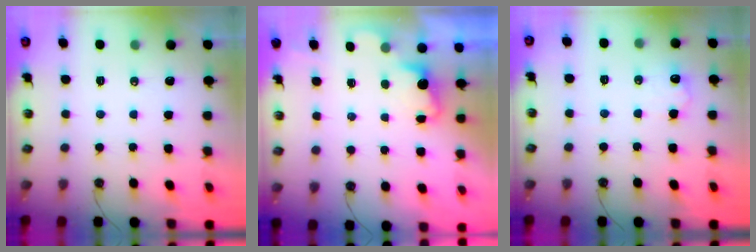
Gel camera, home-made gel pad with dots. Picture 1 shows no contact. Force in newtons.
{"total": 1.8, "press": 1.5, "slide": 0.9}
{"total": 8.1, "press": 8.1, "slide": 0.4}